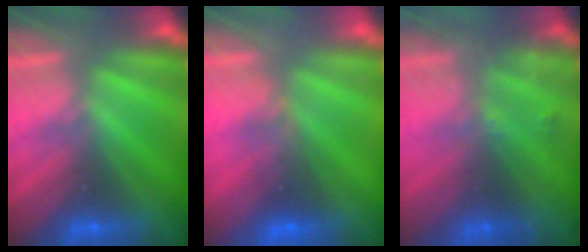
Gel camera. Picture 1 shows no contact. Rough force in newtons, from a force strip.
{"total": 2.9}
{"total": 2.0}